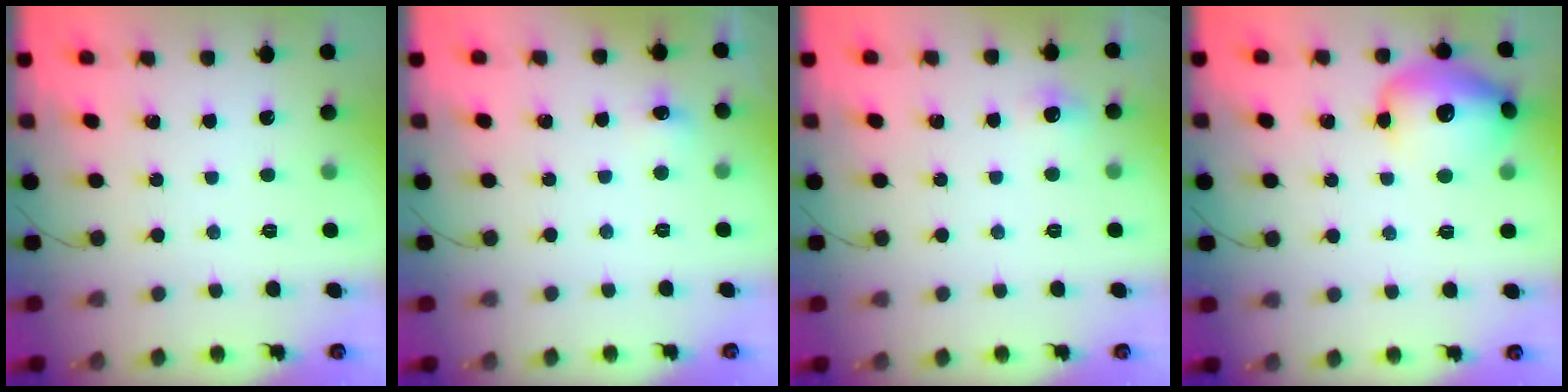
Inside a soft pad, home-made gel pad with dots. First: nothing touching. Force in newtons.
{"total": 5.1, "press": 4.9, "slide": 1.3}
{"total": 4.8, "press": 4.5, "slide": 1.5}
{"total": 15.4, "press": 15.3, "slide": 2.4}